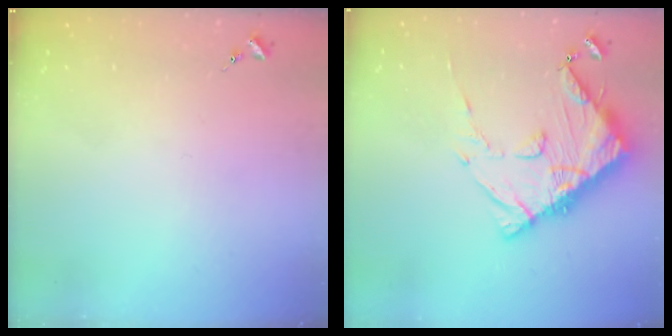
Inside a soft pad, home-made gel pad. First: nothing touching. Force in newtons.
{"total": 14.1, "press": 14.0, "slide": 1.6}